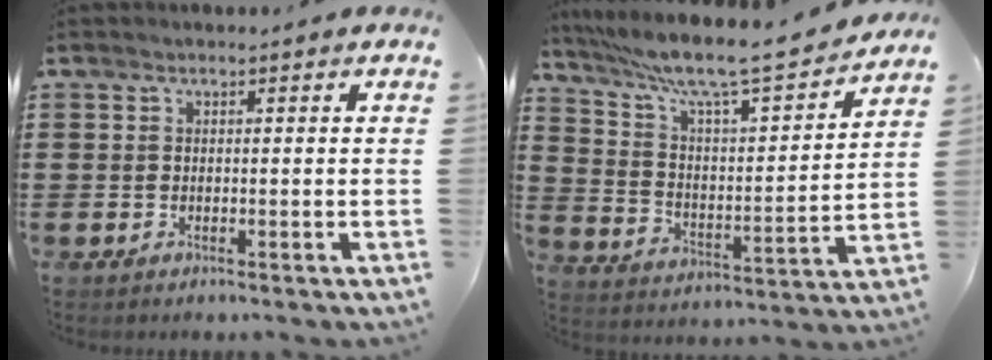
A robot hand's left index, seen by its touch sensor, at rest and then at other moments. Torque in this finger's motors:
{"motor_torque": [2.14, 0.00, 0.33, 0.14]}